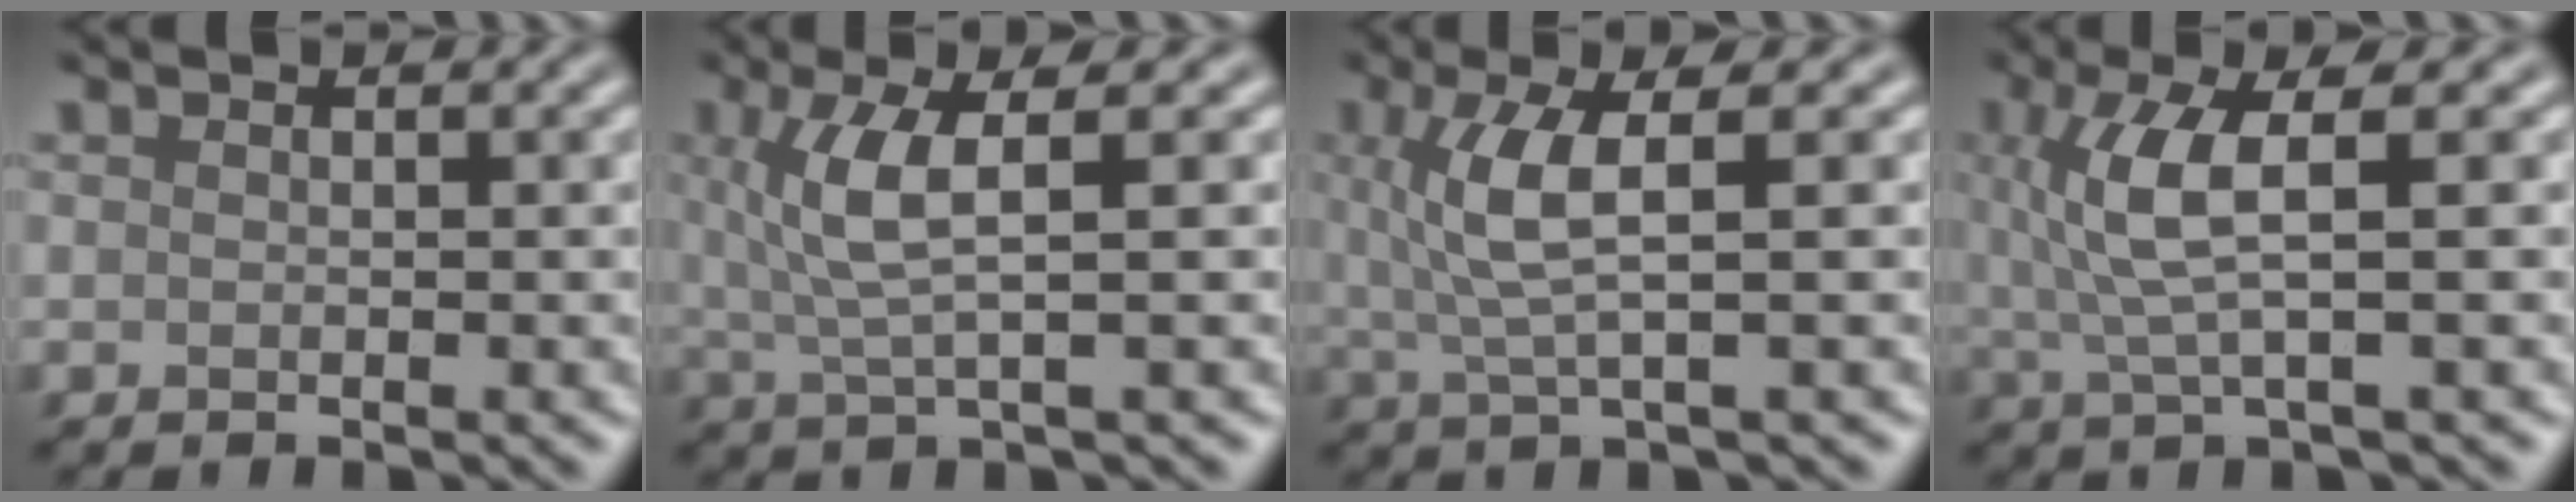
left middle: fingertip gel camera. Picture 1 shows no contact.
{"total": 4.4, "force": [1.1, 1.0, 4.2], "torque": [-0.088, 0.002, 0.026]}
{"total": 4.5, "force": [1.0, 1.0, 4.3], "torque": [-0.092, 0.003, 0.024]}
{"total": 5.0, "force": [1.1, 1.2, 4.8], "torque": [-0.109, 0.002, 0.024]}